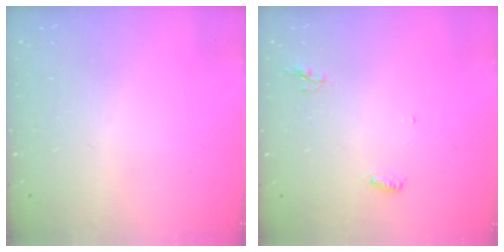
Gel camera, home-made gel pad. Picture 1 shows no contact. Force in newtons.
{"total": 4.6, "press": 4.4, "slide": 1.1}